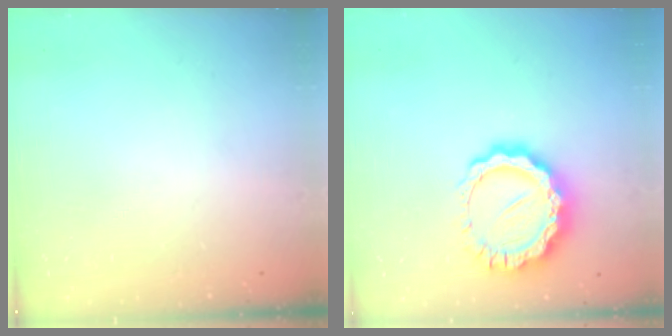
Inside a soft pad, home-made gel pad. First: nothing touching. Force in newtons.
{"total": 13.2, "press": 13.1, "slide": 1.0}